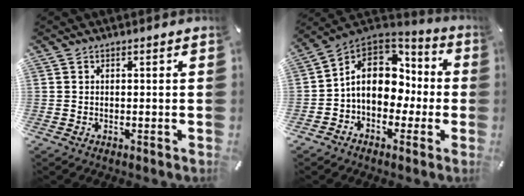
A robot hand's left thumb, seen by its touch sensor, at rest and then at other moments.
{"total": 14.5, "force": [0.4, 11.4, 8.9], "torque": [-0.152, 0.003, 0.009]}